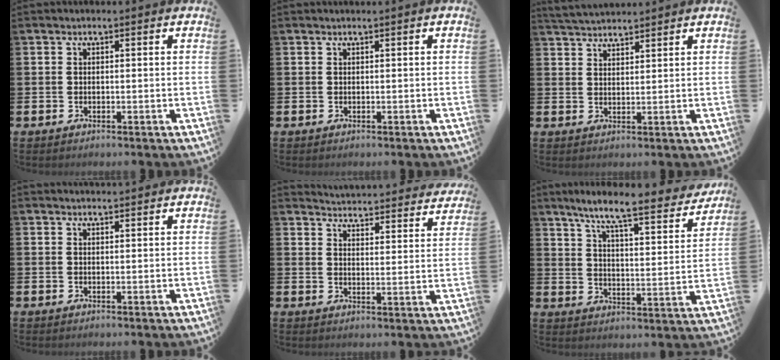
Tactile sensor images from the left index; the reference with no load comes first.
{"total": 0.0}
{"total": 3.4, "force": [3.4, 0.3, 0.3], "torque": [-0.011, -0.017, 0.062]}
{"total": 1.4, "force": [1.4, 0.0, 0.0], "torque": [0.009, -0.010, 0.022]}
{"total": 4.2, "force": [4.2, 0.2, 0.2], "torque": [-0.019, -0.044, 0.069]}
{"total": 8.3, "force": [7.1, 0.5, 4.1], "torque": [-0.103, -0.055, 0.115]}